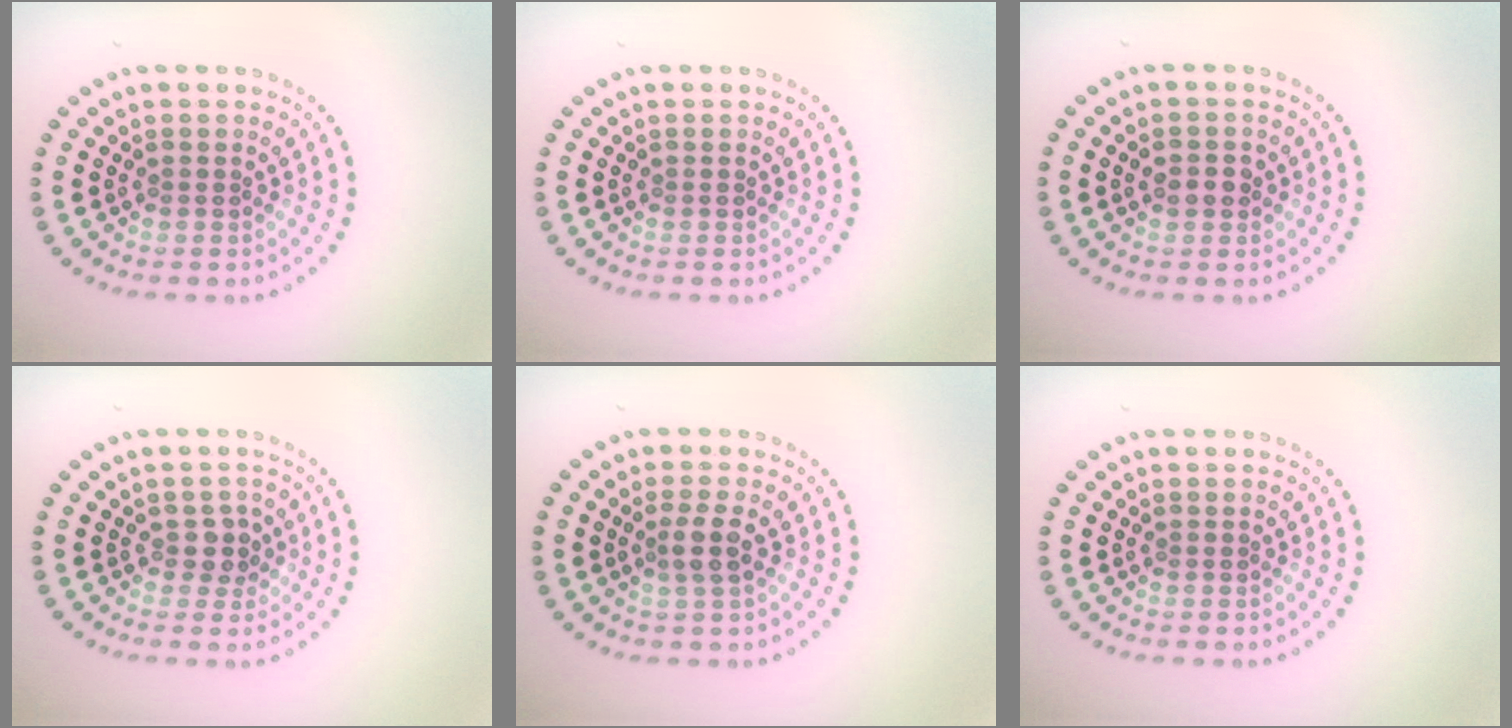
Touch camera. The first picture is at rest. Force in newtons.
{"total": 0.0}
{"total": 1.8, "press": 1.7, "slide": 0.3}
{"total": 1.7, "press": 1.5, "slide": 0.8}
{"total": 2.0, "press": 1.7, "slide": 1.0}
{"total": 0.0}